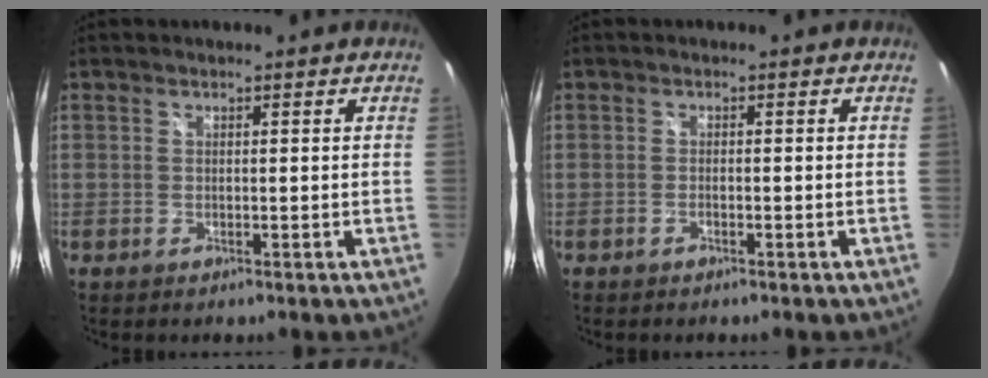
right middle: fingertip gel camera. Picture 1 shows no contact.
{"total": 0.7, "force": [-0.6, 0.1, 0.4], "torque": [-0.008, 0.000, -0.012]}